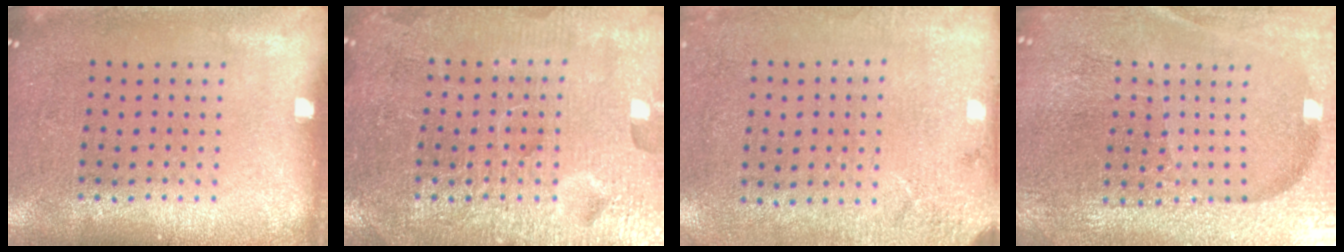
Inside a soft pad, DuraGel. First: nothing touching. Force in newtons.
{"total": 7.0, "press": 7.0, "slide": 0.9}
{"total": 2.7, "press": 2.2, "slide": 1.6}
{"total": 5.2, "press": 4.8, "slide": 2.0}